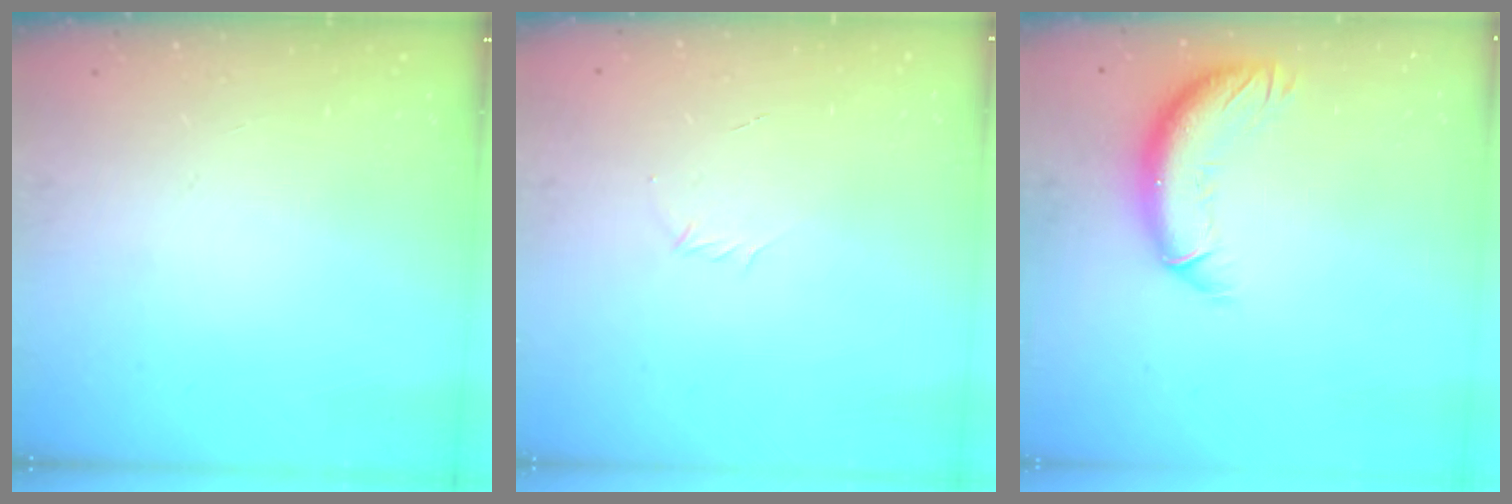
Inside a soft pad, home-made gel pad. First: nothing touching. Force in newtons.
{"total": 2.9, "press": 2.8, "slide": 0.8}
{"total": 11.7, "press": 11.5, "slide": 2.1}